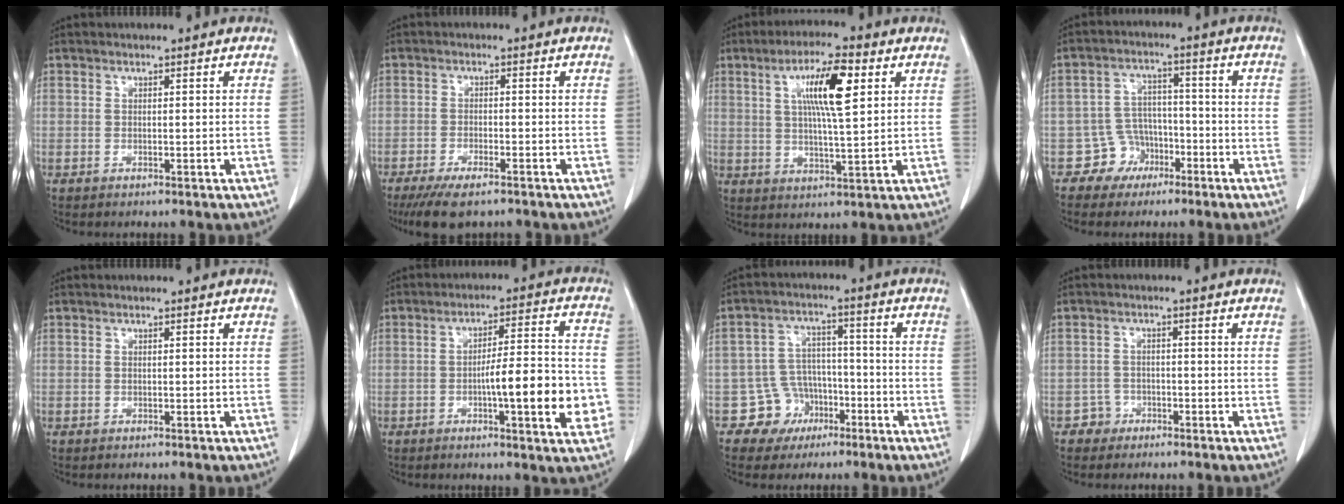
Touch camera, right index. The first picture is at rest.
{"total": 6.9, "force": [-5.2, 1.7, 4.2], "torque": [-0.075, -0.016, -0.084]}
{"total": 9.9, "force": [3.4, 1.2, 9.2], "torque": [-0.161, 0.007, 0.058]}
{"total": 5.5, "force": [-3.0, 4.6, 0.1], "torque": [0.003, 0.014, -0.046]}
{"total": 0.0}
{"total": 12.2, "force": [-3.0, 1.7, 11.7], "torque": [-0.168, 0.011, -0.043]}
{"total": 6.8, "force": [-3.4, 5.9, 0.0], "torque": [0.009, 0.017, -0.049]}
{"total": 2.3, "force": [-1.4, 1.7, -0.4], "torque": [0.007, 0.009, -0.031]}